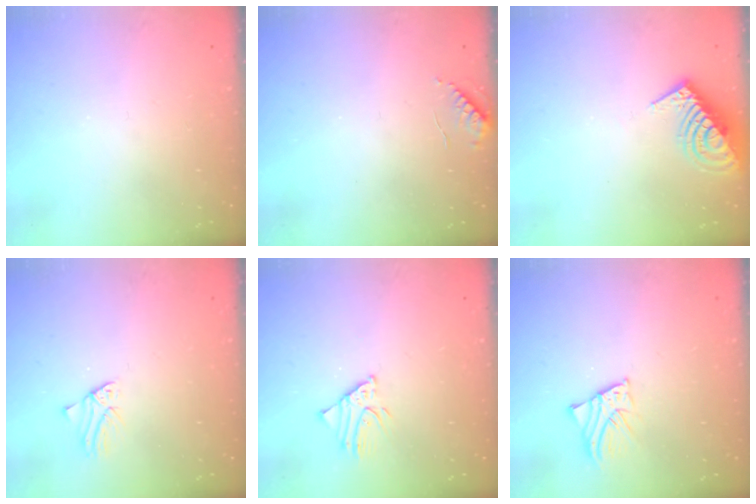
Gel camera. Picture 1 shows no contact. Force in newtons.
{"total": 6.6, "press": 6.6, "slide": 0.6}
{"total": 14.6, "press": 14.6, "slide": 0.4}
{"total": 1.2, "press": 1.2, "slide": 0.2}
{"total": 2.5, "press": 2.5, "slide": 0.2}
{"total": 2.2, "press": 2.2, "slide": 0.1}